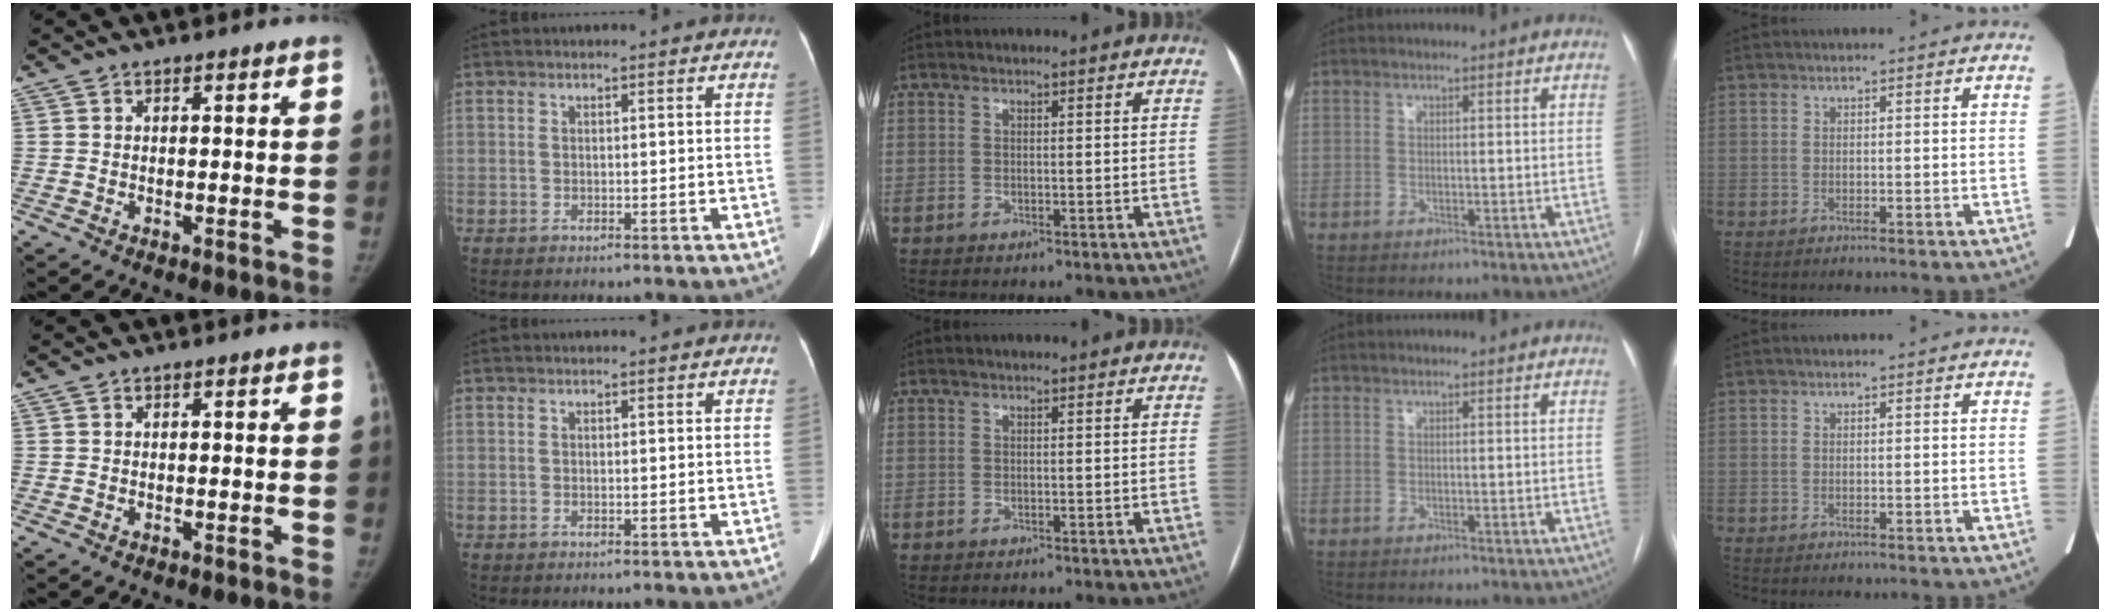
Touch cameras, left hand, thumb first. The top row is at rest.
{}